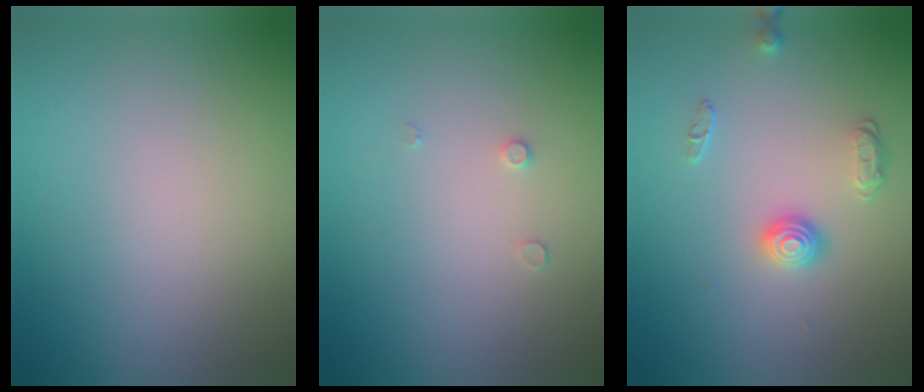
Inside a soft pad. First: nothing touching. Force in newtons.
{"total": 0.6, "press": 0.6, "slide": 0.2}
{"total": 2.1, "press": 1.6, "slide": 1.4}